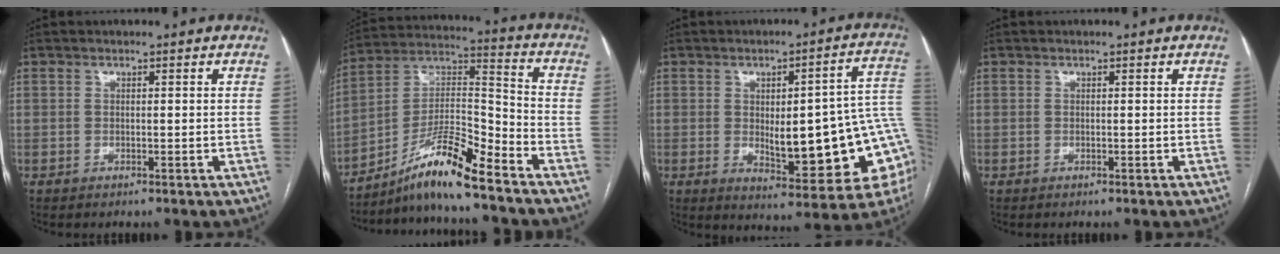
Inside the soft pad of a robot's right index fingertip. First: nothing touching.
{"total": 12.6, "force": [-9.6, 0.4, 8.2], "torque": [-0.153, 0.013, -0.173]}
{"total": 20.4, "force": [-1.5, 5.2, 19.7], "torque": [-0.185, 0.023, 0.002]}
{"total": 0.0}